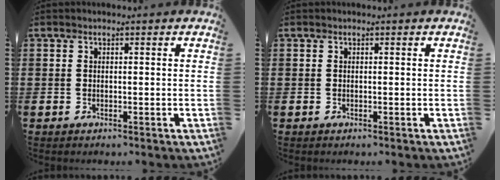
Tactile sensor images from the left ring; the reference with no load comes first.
{"total": 0.0}